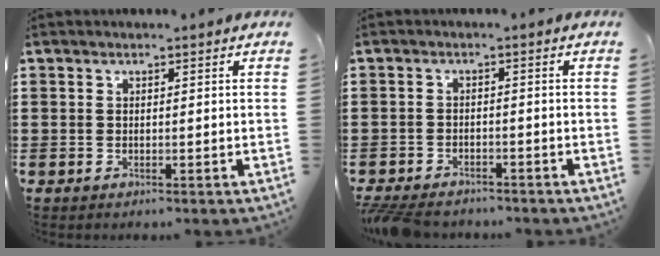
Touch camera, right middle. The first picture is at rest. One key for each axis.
{"total": 3.1, "fx": -3.0, "fy": 0.7, "fz": 0.7, "tx": -0.029, "ty": -0.003, "tz": -0.067}